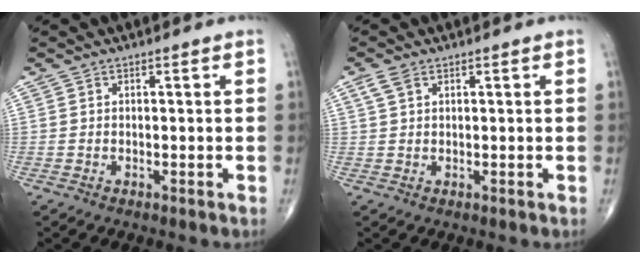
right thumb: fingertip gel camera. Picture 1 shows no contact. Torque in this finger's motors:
{"motor_torque": [-0.04, 0.80, 0.46, 0.45, 0.01]}